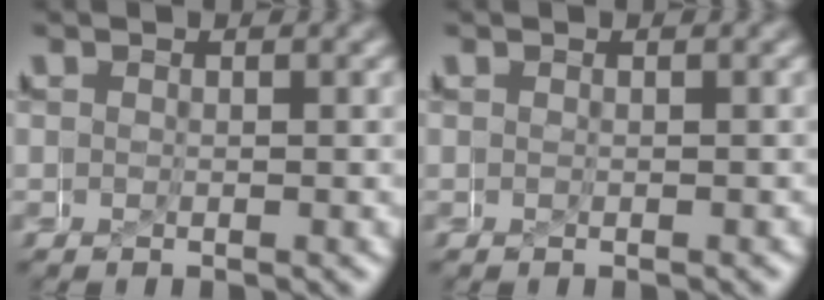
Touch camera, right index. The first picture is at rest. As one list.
[{"total": 0.0}]